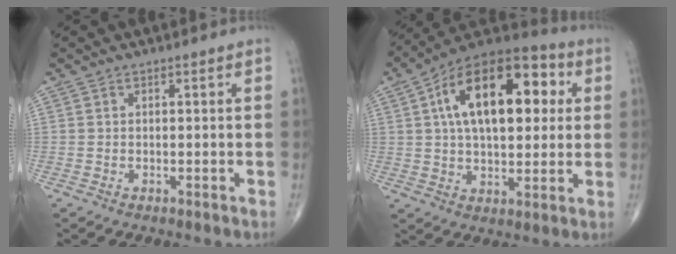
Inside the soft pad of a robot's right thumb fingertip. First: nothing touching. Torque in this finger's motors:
{"motor_torque": [0.07, 0.87, 1.55, 0.80, 0.29]}